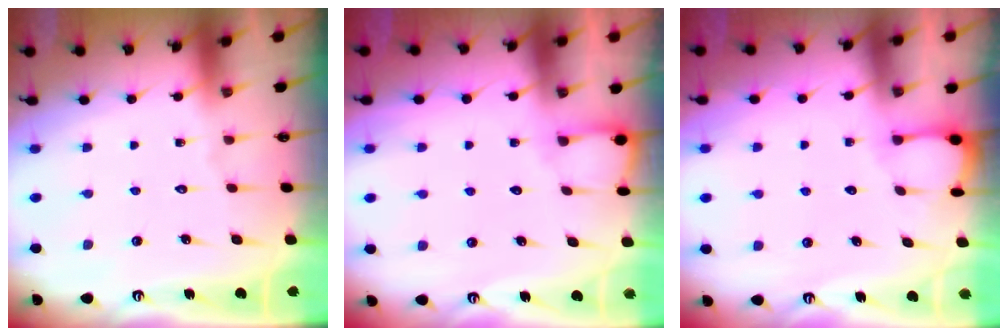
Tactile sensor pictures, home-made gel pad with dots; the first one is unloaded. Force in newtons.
{"total": 4.0, "press": 4.0, "slide": 0.2}
{"total": 2.1, "press": 2.1, "slide": 0.2}